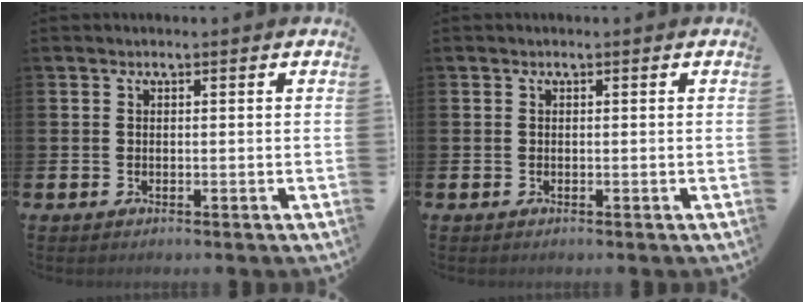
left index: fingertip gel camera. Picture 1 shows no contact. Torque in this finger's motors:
{"motor_torque": [0.10, 0.03, 0.00, 0.00]}